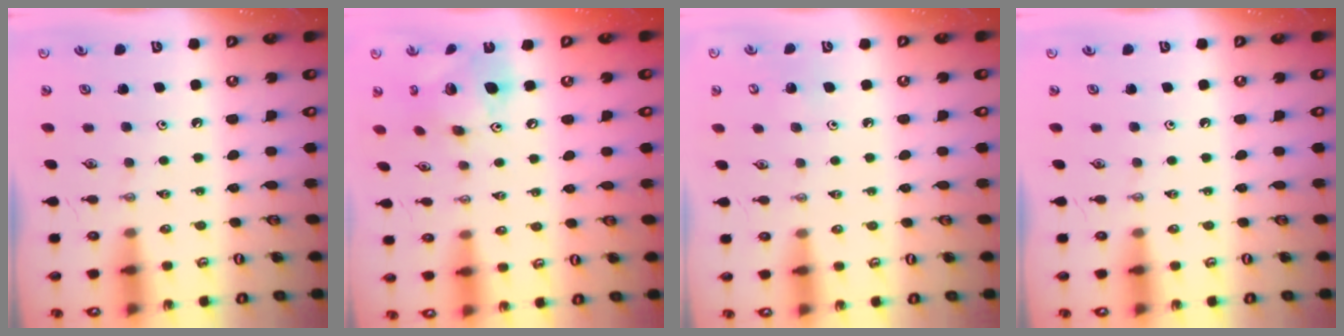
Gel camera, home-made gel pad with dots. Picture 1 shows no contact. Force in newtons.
{"total": 15.6, "press": 15.6, "slide": 1.5}
{"total": 5.9, "press": 5.9, "slide": 0.6}
{"total": 0.0}